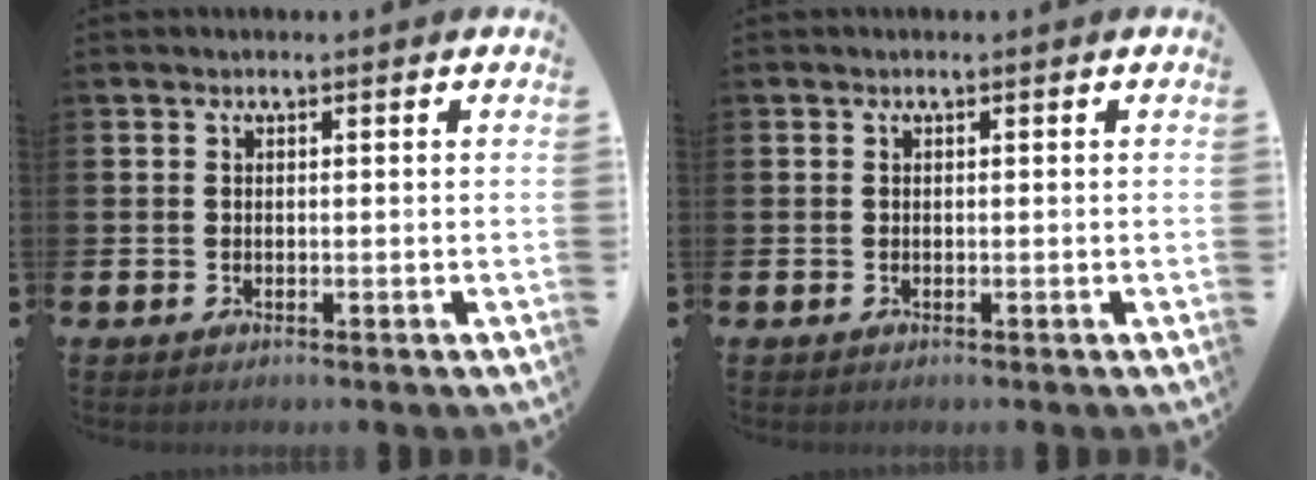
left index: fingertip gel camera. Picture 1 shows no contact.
{"total": 0.0}